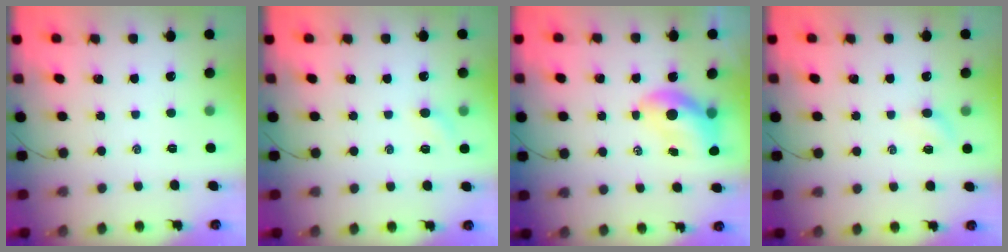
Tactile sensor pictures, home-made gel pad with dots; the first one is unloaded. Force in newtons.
{"total": 4.8, "press": 4.7, "slide": 1.1}
{"total": 7.1, "press": 7.0, "slide": 0.9}
{"total": 2.3, "press": 2.2, "slide": 0.8}